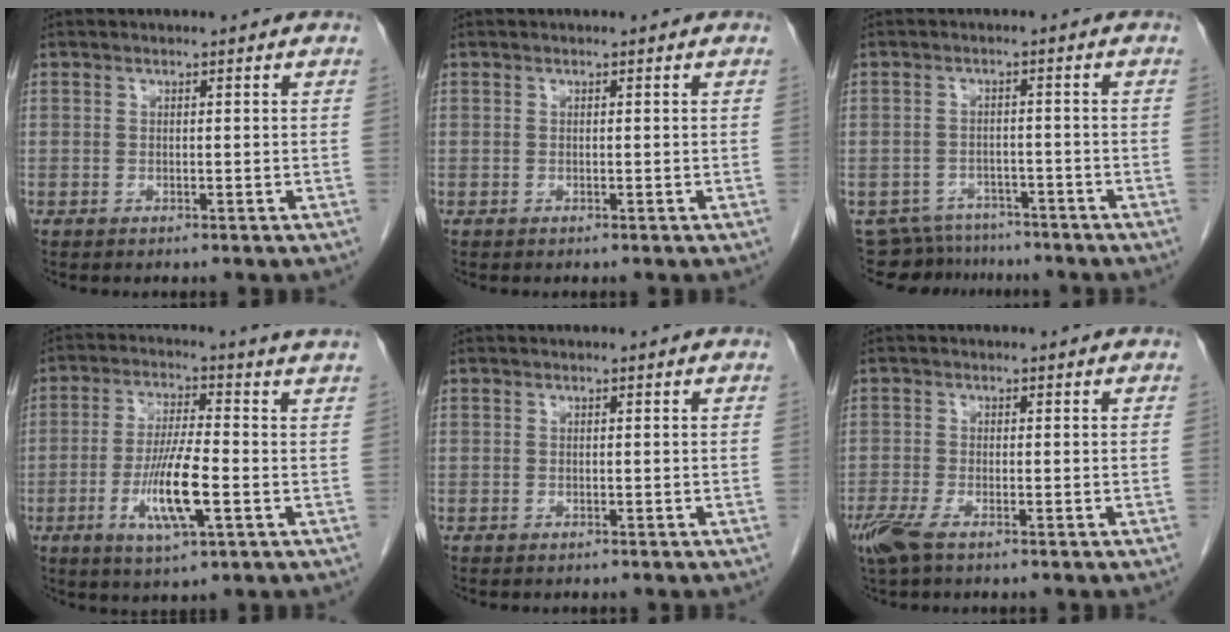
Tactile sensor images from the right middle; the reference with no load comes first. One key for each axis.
{"total": 0.0}
{"total": 7.7, "fx": -7.1, "fy": 3.0, "fz": -0.2, "tx": 0.002, "ty": 0.006, "tz": -0.097}
{"total": 9.0, "fx": -1.6, "fy": -0.3, "fz": 8.9, "tx": -0.172, "ty": -0.007, "tz": -0.027}
{"total": 0.0}
{"total": 3.8, "fx": -2.4, "fy": 0.9, "fz": 2.8, "tx": -0.064, "ty": -0.011, "tz": -0.047}